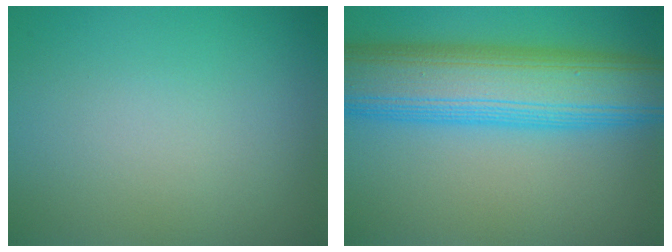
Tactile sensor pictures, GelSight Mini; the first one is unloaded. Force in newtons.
{"total": 11.4, "press": 11.4, "slide": 0.1}